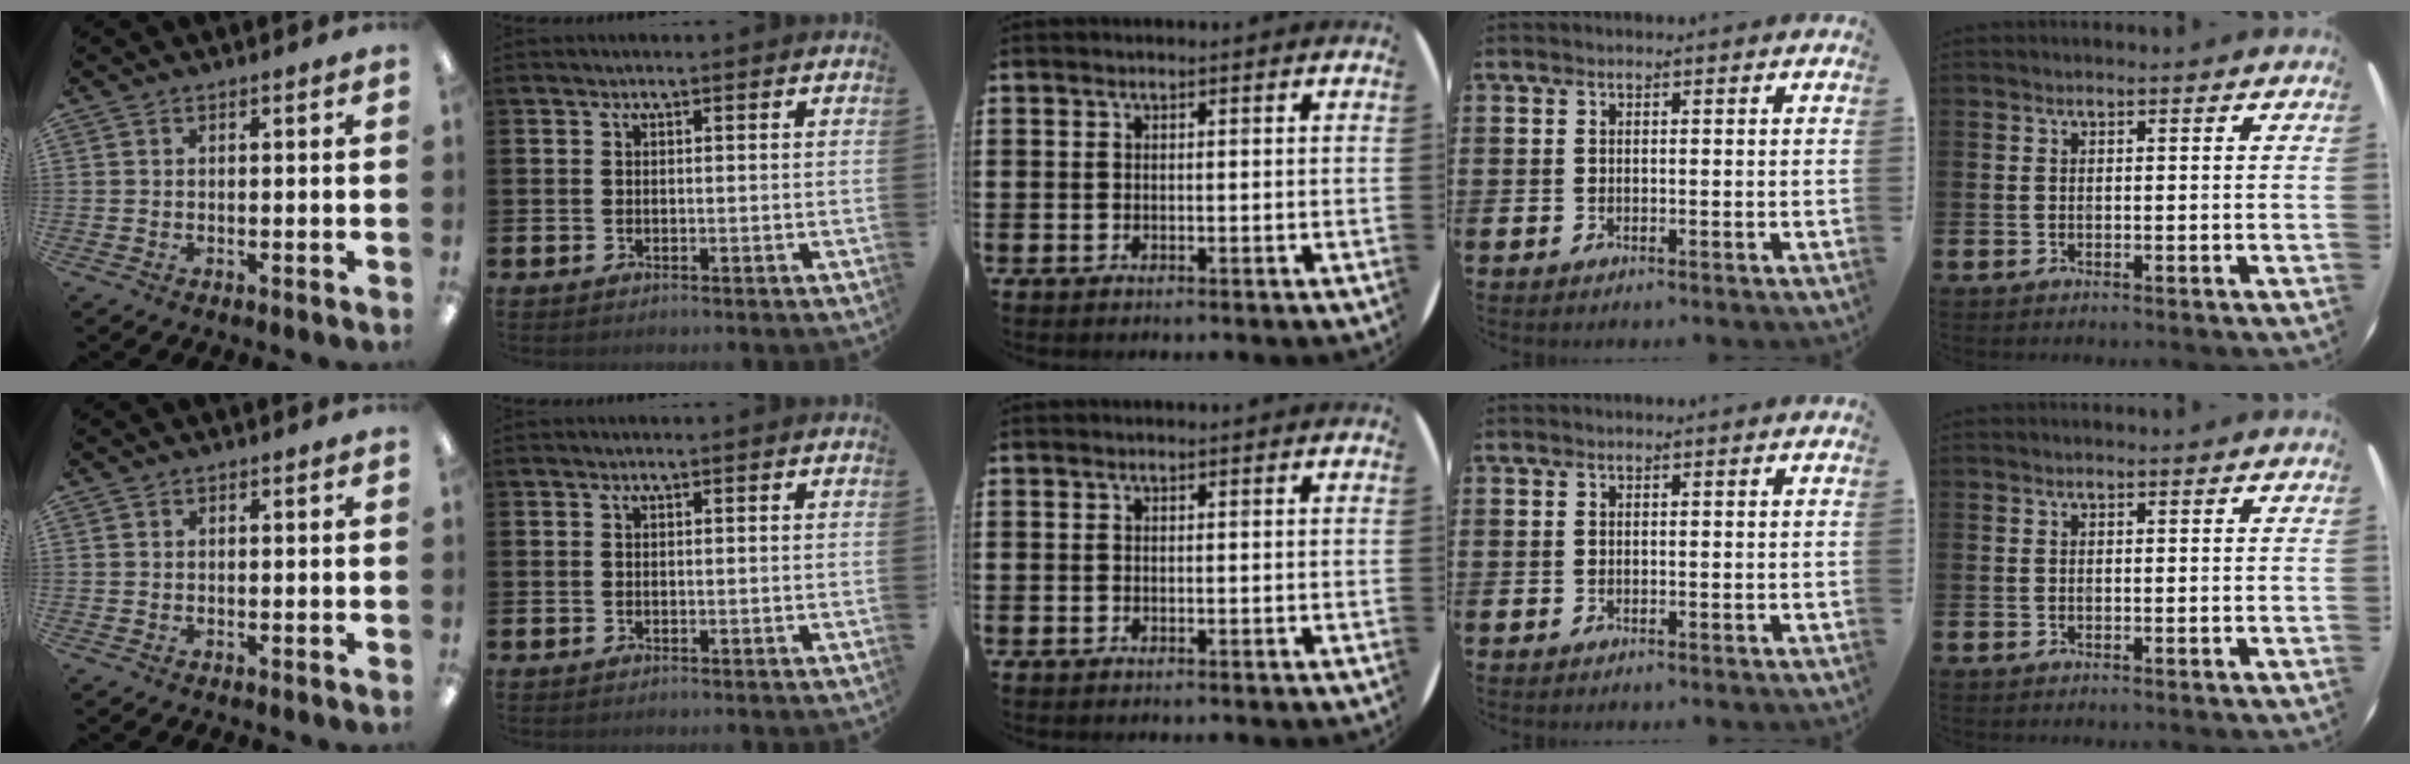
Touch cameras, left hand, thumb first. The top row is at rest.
{}